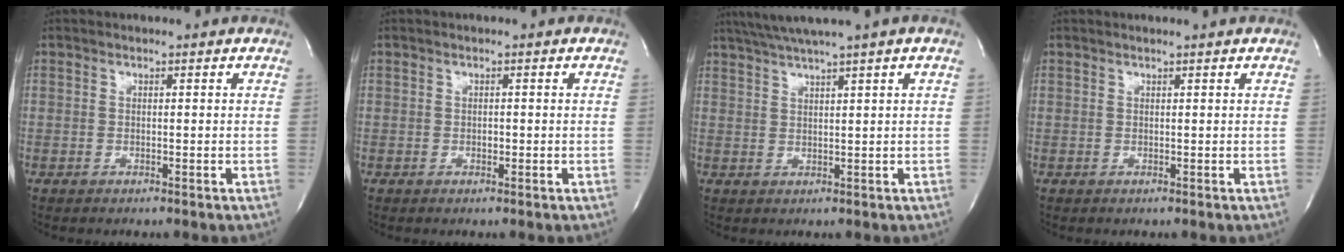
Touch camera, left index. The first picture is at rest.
{"total": 0.6, "force": [-0.3, 0.4, 0.3], "torque": [-0.007, -0.001, -0.004]}
{"total": 6.7, "force": [4.9, -1.4, 4.4], "torque": [-0.075, 0.023, 0.085]}
{"total": 1.0, "force": [0.9, -0.2, 0.4], "torque": [-0.011, 0.001, 0.018]}